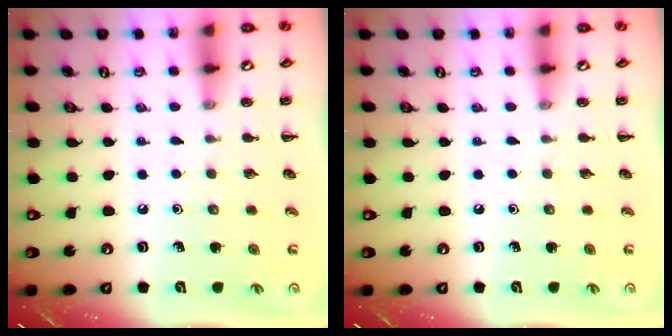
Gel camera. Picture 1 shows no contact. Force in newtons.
{"total": 0.0}